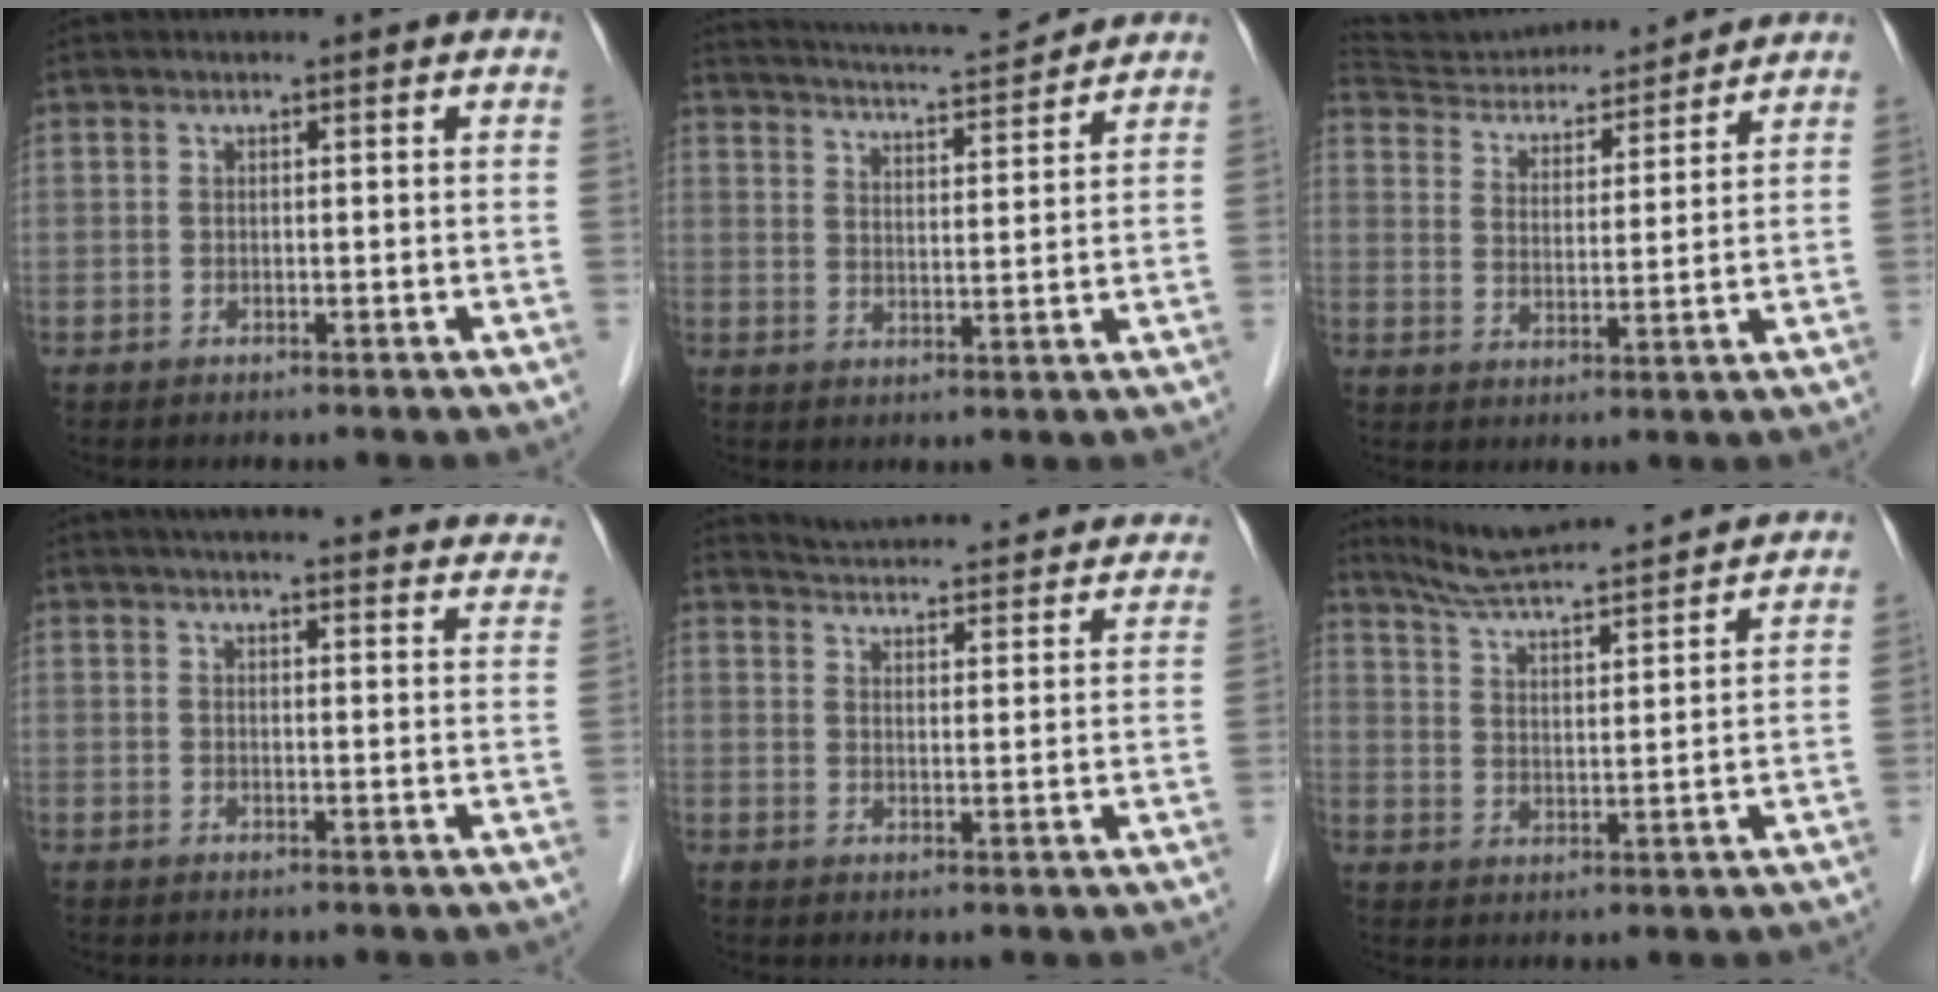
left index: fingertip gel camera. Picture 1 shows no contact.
{"total": 12.5, "force": [11.9, 0.3, 4.0], "torque": [-0.078, 0.008, 0.176]}
{"total": 14.9, "force": [14.4, 2.4, 3.1], "torque": [-0.054, 0.021, 0.231]}
{"total": 27.8, "force": [25.6, 3.7, 10.2], "torque": [-0.145, -0.029, 0.296]}
{"total": 24.6, "force": [23.4, 3.7, 6.7], "torque": [-0.104, -0.033, 0.285]}
{"total": 18.2, "force": [17.0, 0.7, 6.4], "torque": [-0.110, 0.012, 0.248]}